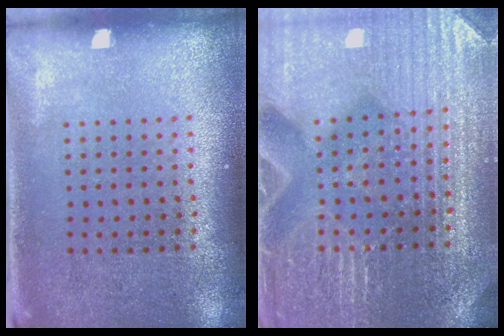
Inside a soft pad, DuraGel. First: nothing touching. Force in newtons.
{"total": 4.6, "press": 4.4, "slide": 1.4}